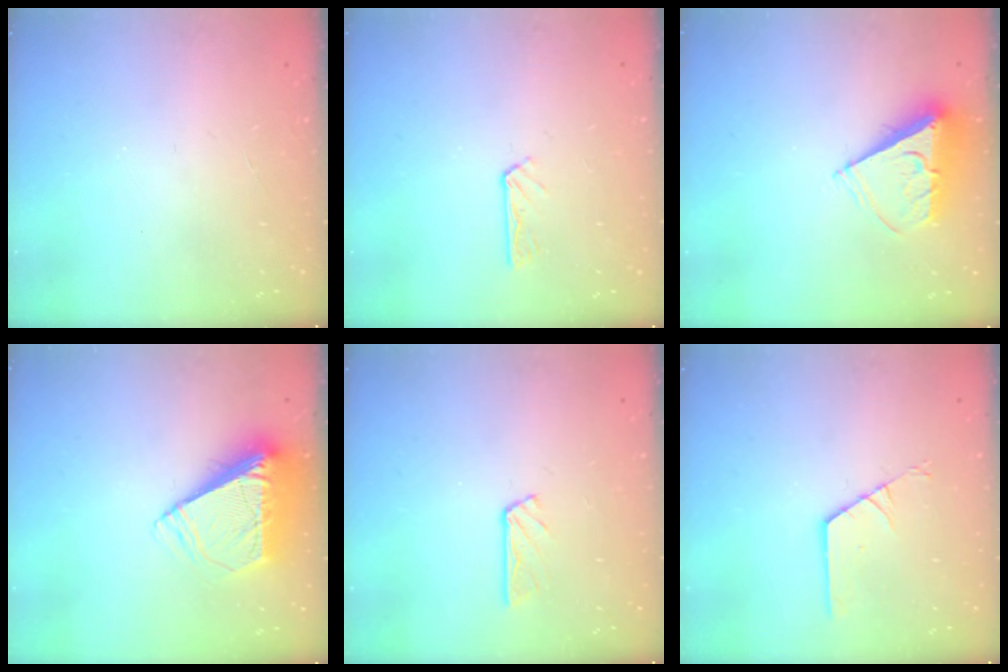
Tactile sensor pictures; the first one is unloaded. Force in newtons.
{"total": 2.9, "press": 2.9, "slide": 0.3}
{"total": 7.5, "press": 7.5, "slide": 0.5}
{"total": 10.4, "press": 10.3, "slide": 1.5}
{"total": 3.2, "press": 3.2, "slide": 0.3}
{"total": 1.8, "press": 1.7, "slide": 0.3}